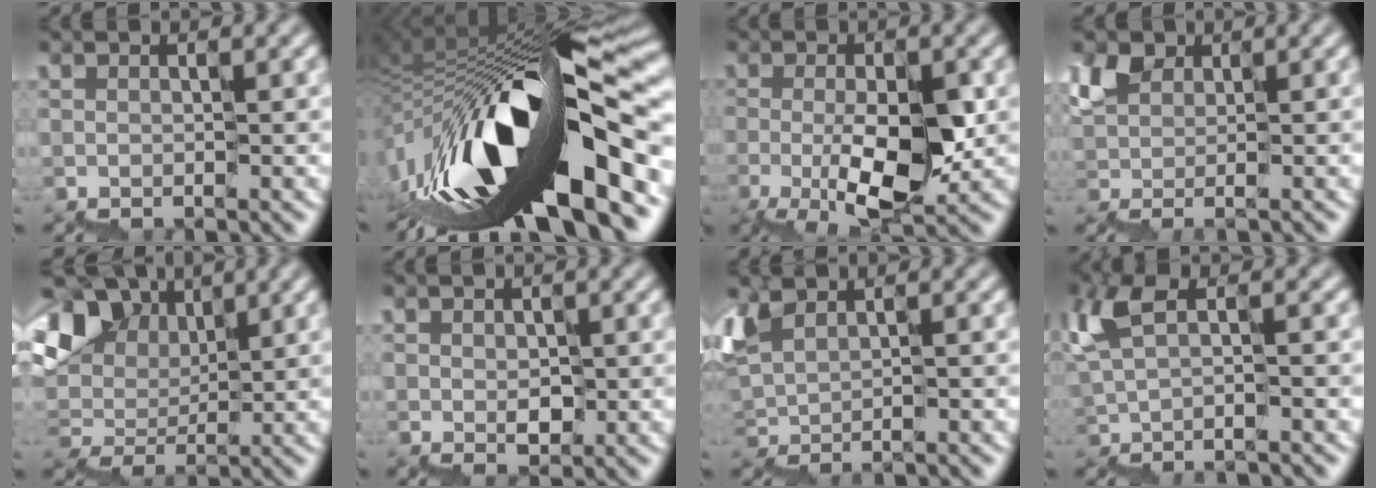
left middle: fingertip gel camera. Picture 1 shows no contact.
{"total": 16.7, "force": [-5.0, 6.0, 14.7], "torque": [-0.230, 0.025, -0.088]}
{"total": 6.1, "force": [-0.8, 2.1, 5.6], "torque": [-0.099, -0.004, -0.013]}
{"total": 2.7, "force": [0.6, 2.1, 1.6], "torque": [-0.026, 0.011, 0.009]}
{"total": 8.9, "force": [4.6, 5.9, 4.8], "torque": [-0.093, 0.034, 0.065]}
{"total": 2.1, "force": [0.1, 1.8, 1.1], "torque": [-0.020, 0.005, 0.009]}
{"total": 2.2, "force": [1.0, 1.4, 1.5], "torque": [-0.043, 0.000, 0.015]}
{"total": 3.8, "force": [-0.4, 1.2, 3.6], "torque": [-0.080, 0.000, -0.009]}